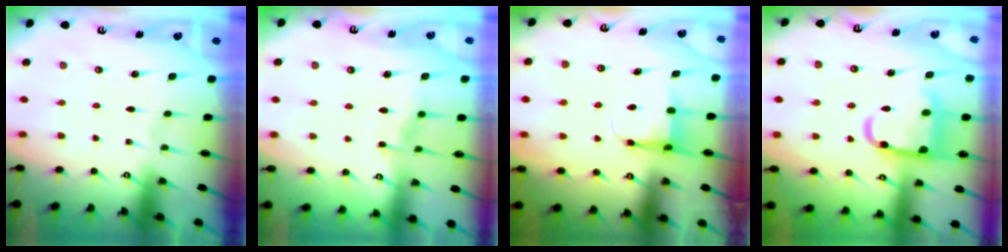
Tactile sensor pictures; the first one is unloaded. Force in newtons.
{"total": 6.0, "press": 6.0, "slide": 0.6}
{"total": 4.4, "press": 4.3, "slide": 0.4}
{"total": 15.2, "press": 15.1, "slide": 1.4}